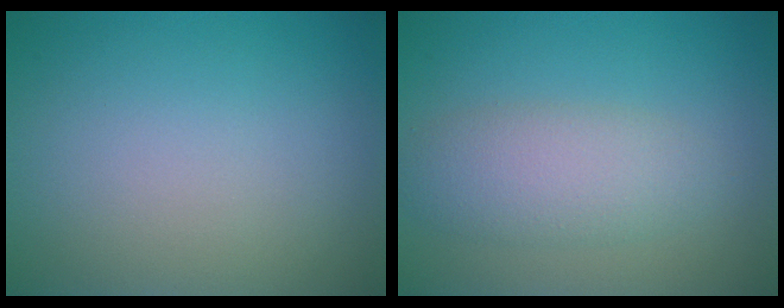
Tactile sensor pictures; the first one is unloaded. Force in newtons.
{"total": 3.9, "press": 3.9, "slide": 0.0}